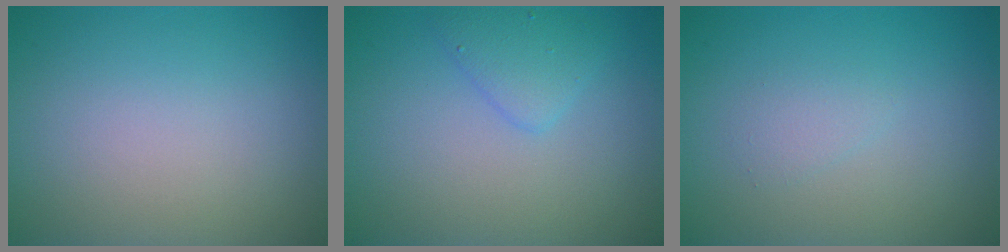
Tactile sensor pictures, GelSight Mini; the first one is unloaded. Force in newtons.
{"total": 2.0, "press": 2.0, "slide": 0.1}
{"total": 1.1, "press": 1.1, "slide": 0.1}